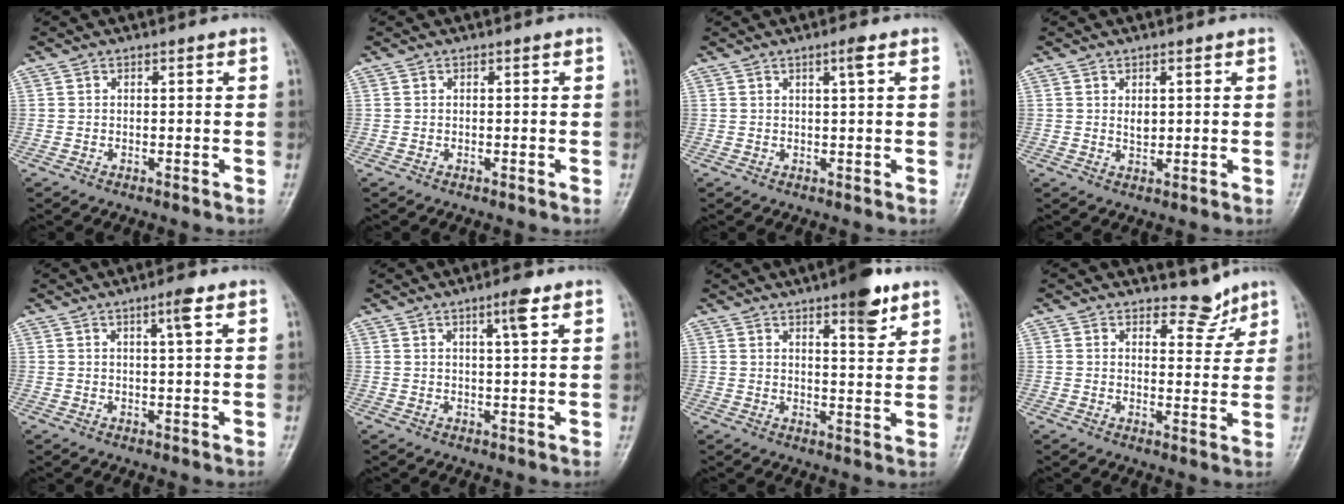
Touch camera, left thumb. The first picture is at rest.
{"total": 0.0}
{"total": 2.1, "force": [1.0, 0.0, 1.8], "torque": [-0.032, -0.003, 0.018]}
{"total": 2.5, "force": [0.8, 1.5, 1.9], "torque": [-0.023, -0.008, 0.015]}
{"total": 3.2, "force": [1.6, 0.1, 2.8], "torque": [-0.047, -0.004, 0.027]}
{"total": 3.8, "force": [2.1, 0.3, 3.2], "torque": [-0.052, -0.008, 0.034]}
{"total": 8.0, "force": [5.0, 2.2, 5.8], "torque": [-0.067, -0.028, 0.069]}
{"total": 4.7, "force": [4.1, 2.2, 1.0], "torque": [0.013, -0.035, 0.060]}